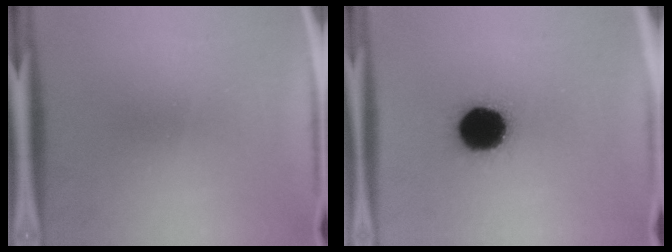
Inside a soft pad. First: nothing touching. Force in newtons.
{"total": 17.0}